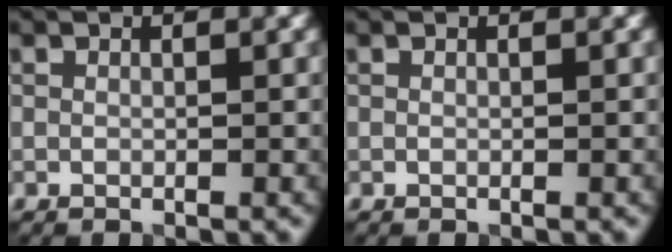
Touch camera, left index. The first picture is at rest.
{"total": 0.0}